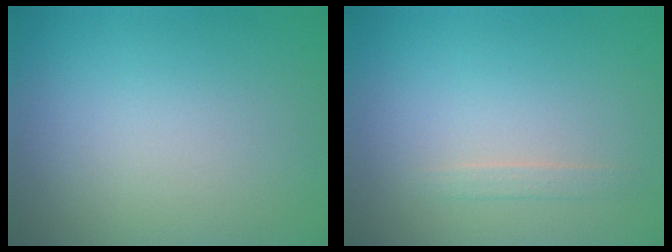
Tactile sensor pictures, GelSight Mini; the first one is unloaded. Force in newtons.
{"total": 0.9, "press": 0.9, "slide": 0.1}